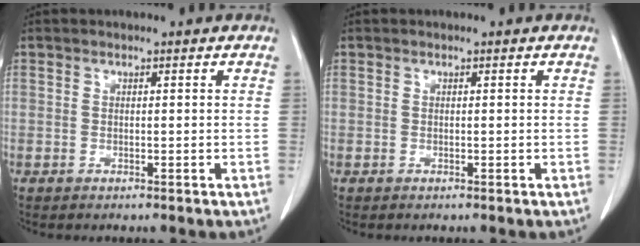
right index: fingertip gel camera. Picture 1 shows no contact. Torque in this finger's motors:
{"motor_torque": [0.00, 0.00, 0.00, 0.00]}